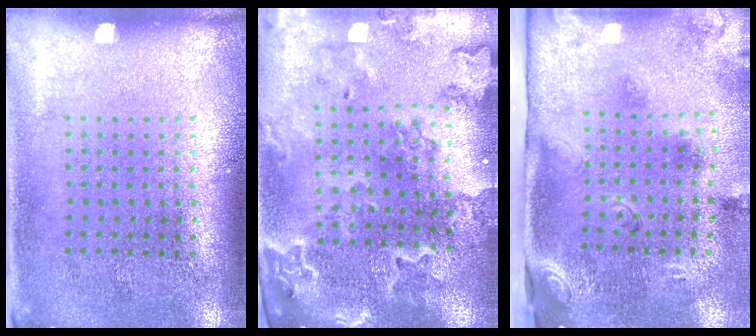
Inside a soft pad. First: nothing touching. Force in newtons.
{"total": 2.2, "press": 2.1, "slide": 0.4}
{"total": 3.0, "press": 1.9, "slide": 2.3}